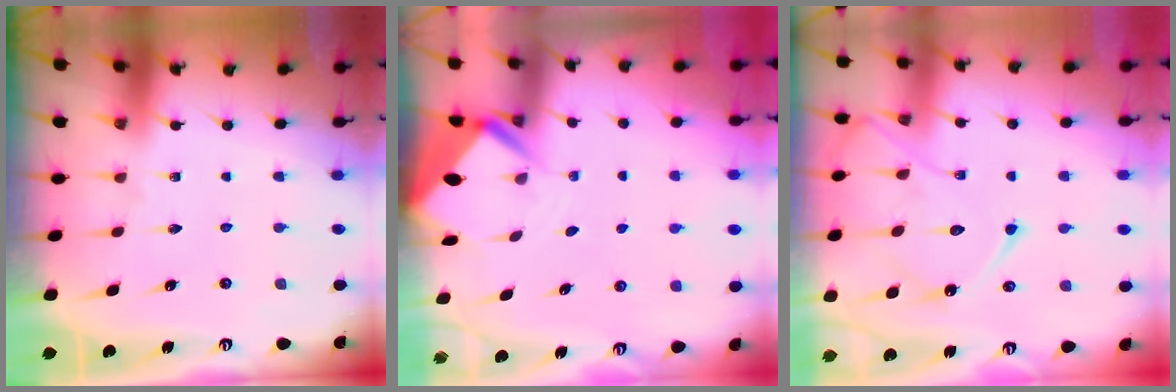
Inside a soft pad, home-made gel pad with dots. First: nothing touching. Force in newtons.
{"total": 4.0, "press": 3.9, "slide": 0.3}
{"total": 14.1, "press": 14.1, "slide": 0.8}